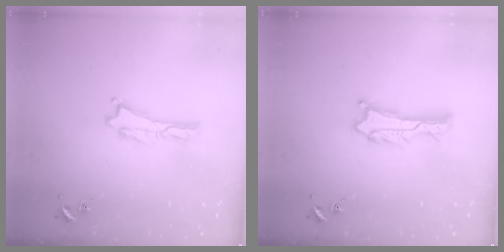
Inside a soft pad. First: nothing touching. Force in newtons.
{"total": 1.2, "press": 1.2, "slide": 0.1}